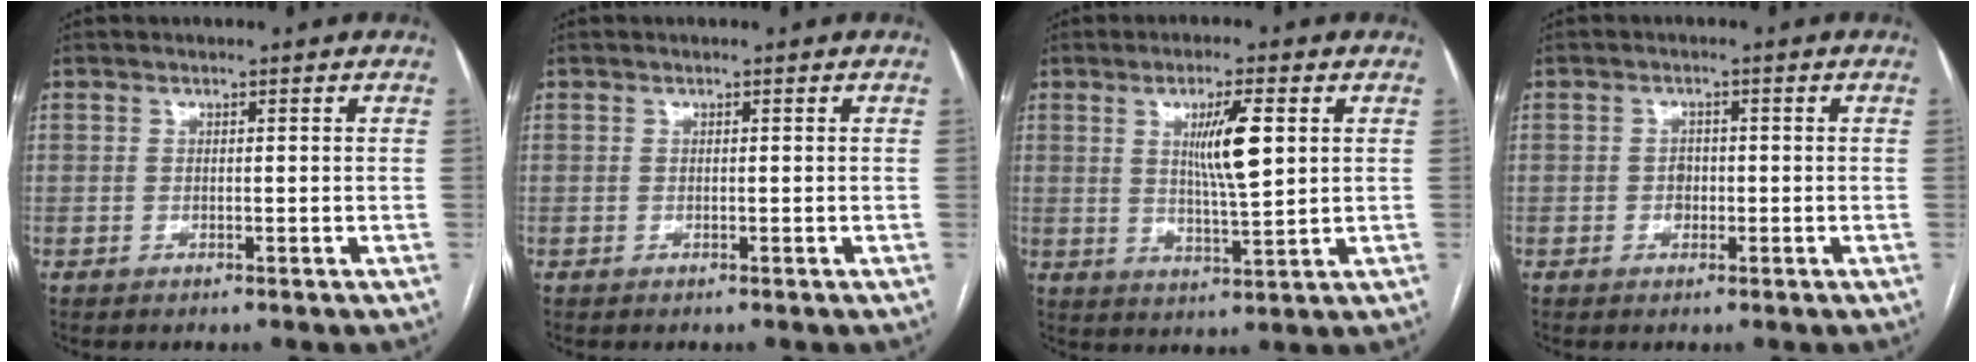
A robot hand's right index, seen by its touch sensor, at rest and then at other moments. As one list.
[{"total": 0.0}, {"total": 7.6, "force": [2.1, 0.7, 7.3], "torque": [-0.126, -0.006, 0.037]}, {"total": 1.7, "force": [-0.5, 1.3, 0.9], "torque": [-0.012, 0.006, -0.007]}]